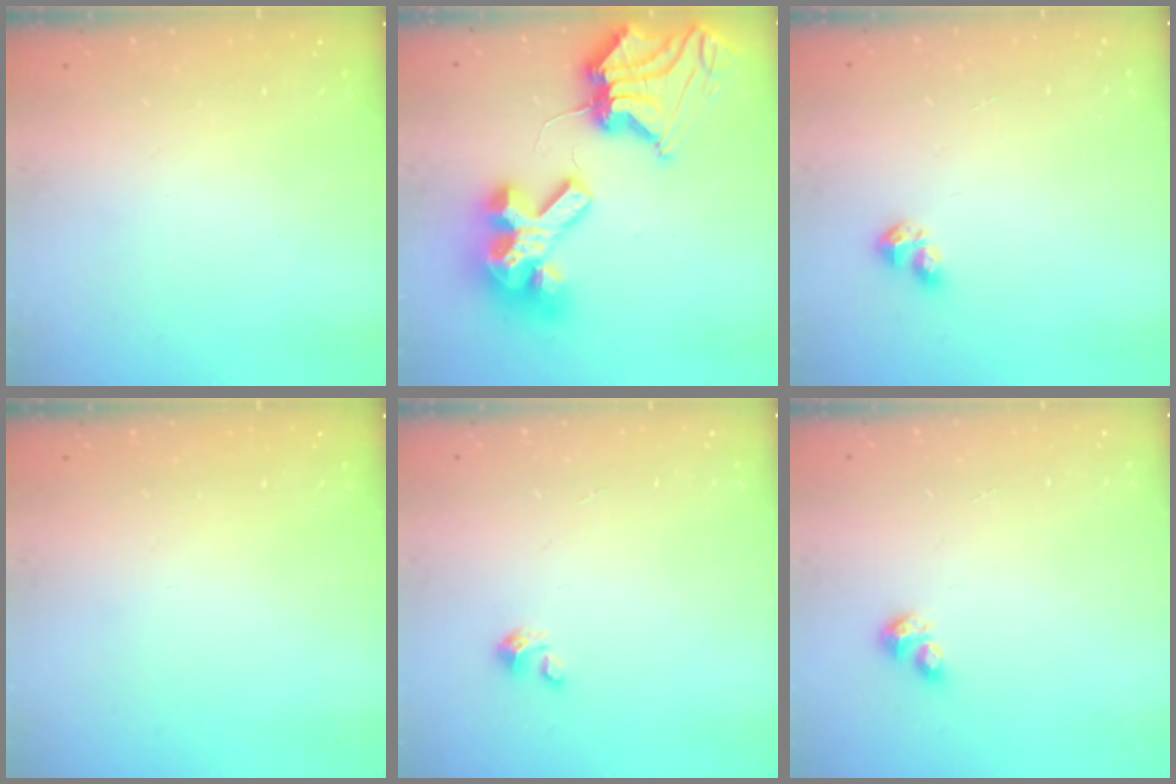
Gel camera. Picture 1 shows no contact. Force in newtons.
{"total": 19.4, "press": 19.2, "slide": 2.5}
{"total": 2.8, "press": 2.8, "slide": 0.6}
{"total": 0.0}
{"total": 1.8, "press": 1.8, "slide": 0.2}
{"total": 2.3, "press": 2.3, "slide": 0.2}